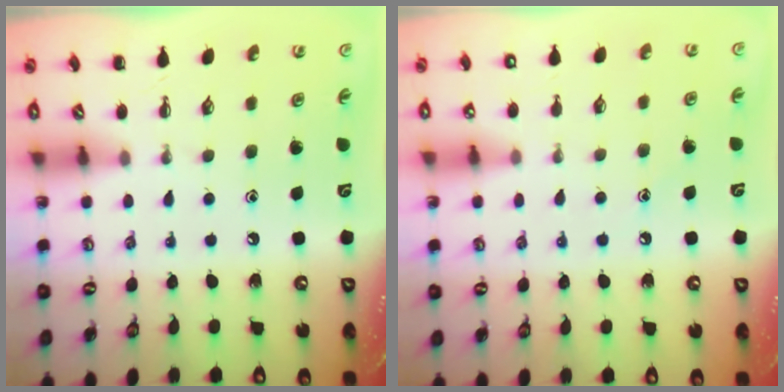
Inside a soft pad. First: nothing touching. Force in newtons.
{"total": 7.1, "press": 6.8, "slide": 2.0}